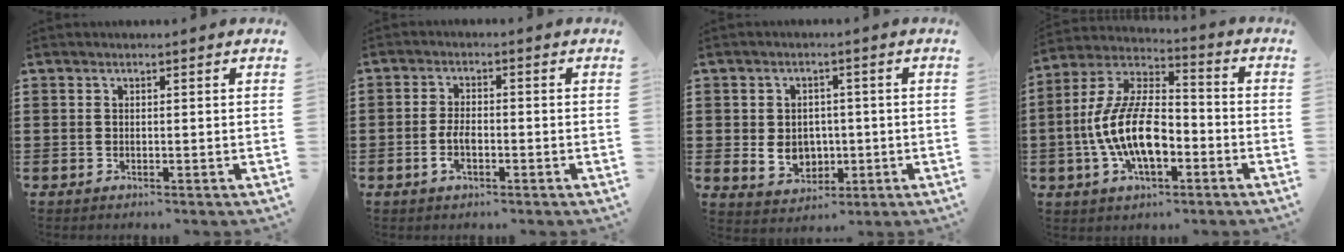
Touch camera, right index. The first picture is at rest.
{"total": 3.5, "force": [-1.2, 1.6, 2.9], "torque": [-0.068, -0.002, -0.026]}
{"total": 4.8, "force": [-0.4, 4.0, 2.5], "torque": [-0.044, 0.000, -0.010]}
{"total": 13.1, "force": [-3.9, 6.1, 10.9], "torque": [-0.253, -0.003, -0.076]}